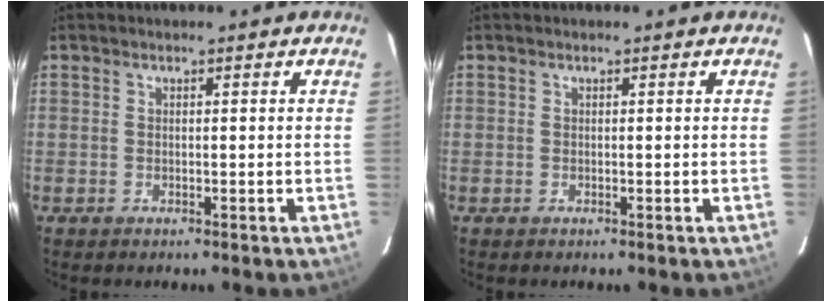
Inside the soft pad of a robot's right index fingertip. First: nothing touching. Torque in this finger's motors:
{"motor_torque": [0.00, 0.00, 0.03, 0.01]}